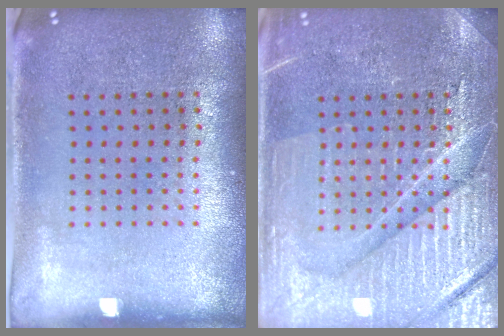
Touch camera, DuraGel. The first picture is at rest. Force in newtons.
{"total": 6.7, "press": 6.7, "slide": 0.9}